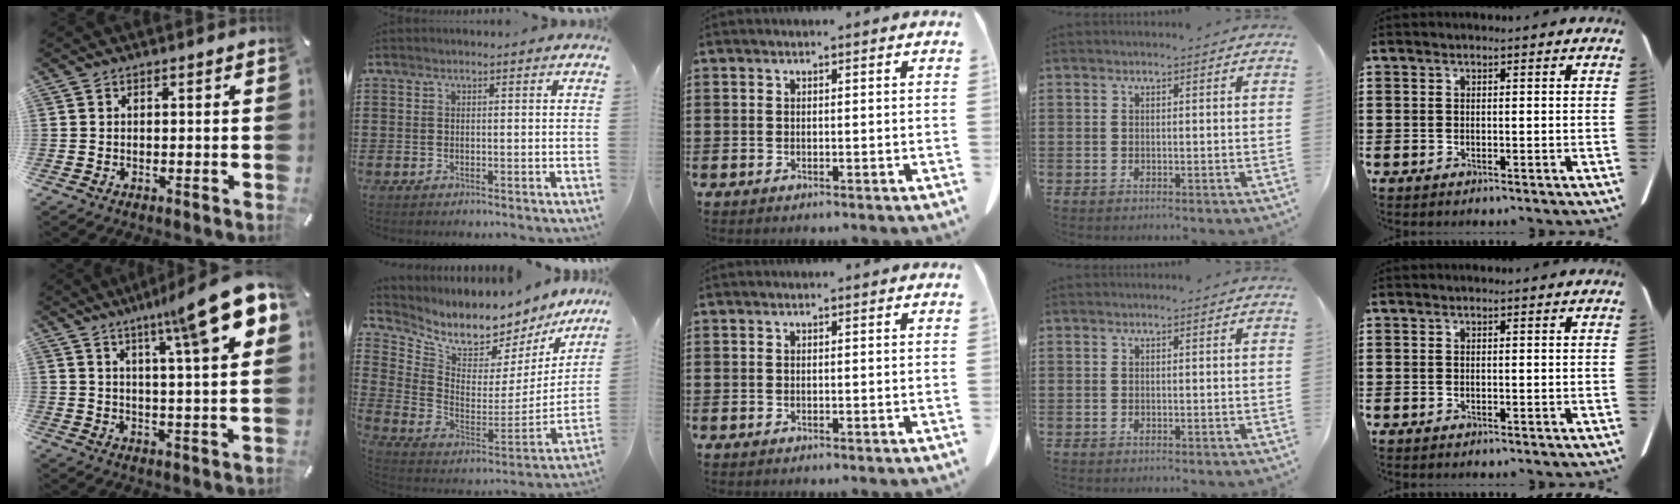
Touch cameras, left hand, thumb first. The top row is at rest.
{"thumb": {"total": 15.9, "force": [9.6, 1.3, 12.6], "torque": [-0.195, -0.055, 0.144]}, "index": {"total": 6.2, "force": [5.6, 2.2, 1.4], "torque": [-0.060, -0.060, 0.094]}}